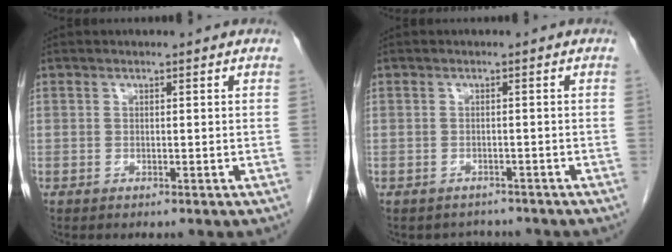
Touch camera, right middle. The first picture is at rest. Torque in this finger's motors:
{"motor_torque": [0.02, -0.01, -0.05, -0.02]}